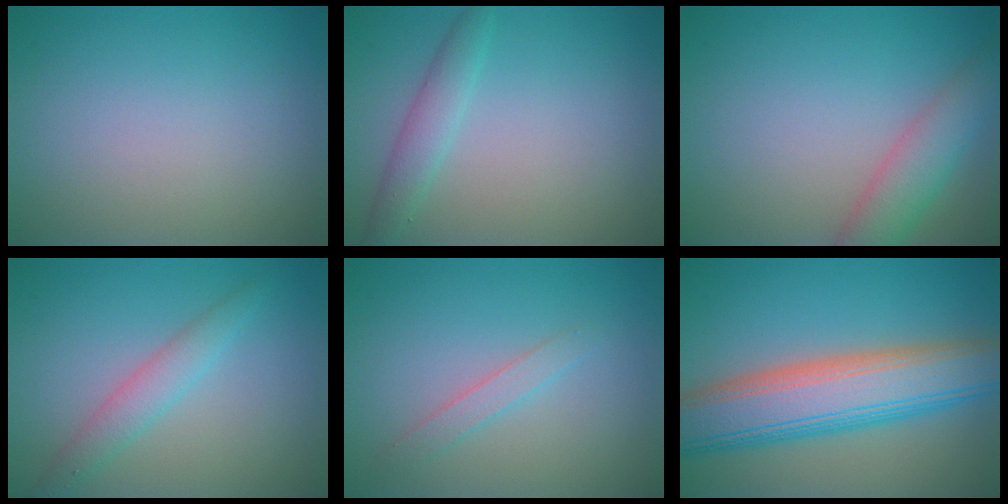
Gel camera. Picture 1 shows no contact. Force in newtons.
{"total": 2.2, "press": 2.2, "slide": 0.0}
{"total": 4.0, "press": 4.0, "slide": 0.3}
{"total": 2.5, "press": 2.5, "slide": 0.1}
{"total": 1.4, "press": 1.4, "slide": 0.0}
{"total": 9.7, "press": 9.7, "slide": 0.7}